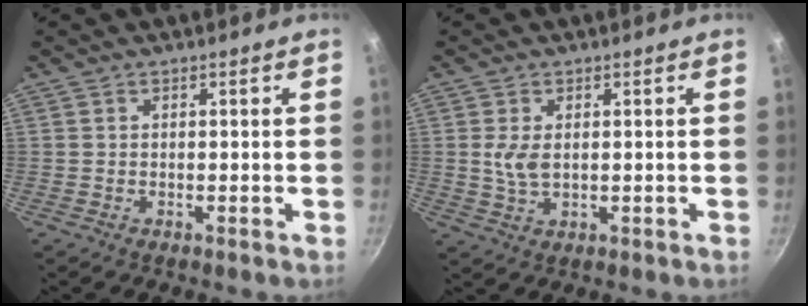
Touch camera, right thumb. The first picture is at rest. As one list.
[{"total": 4.1, "force": [0.5, 2.4, 3.3], "torque": [-0.066, -0.006, 0.013]}]